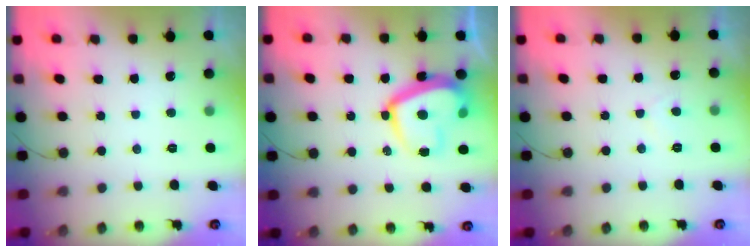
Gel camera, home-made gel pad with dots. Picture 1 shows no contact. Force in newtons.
{"total": 14.8, "press": 14.7, "slide": 1.4}
{"total": 3.0, "press": 3.0, "slide": 0.5}